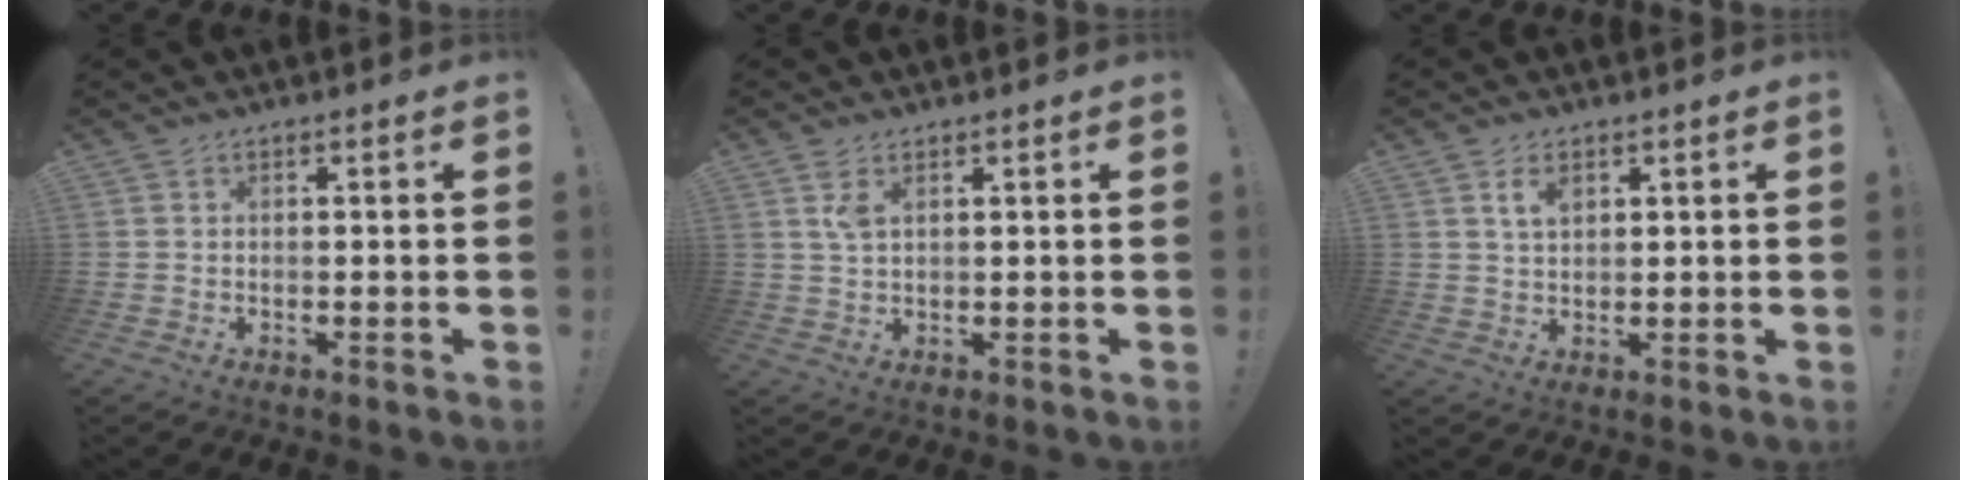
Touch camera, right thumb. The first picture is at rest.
{"total": 3.2, "force": [1.5, 1.3, 2.4], "torque": [-0.041, -0.003, 0.024]}
{"total": 4.0, "force": [2.4, 2.3, 2.3], "torque": [-0.036, -0.004, 0.041]}